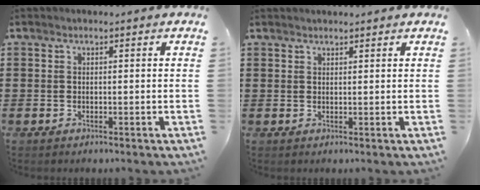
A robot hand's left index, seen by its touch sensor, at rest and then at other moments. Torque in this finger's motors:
{"motor_torque": [0.14, 0.03, 0.05, 0.00]}